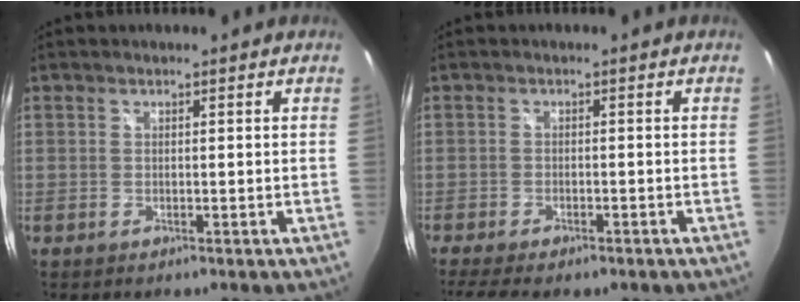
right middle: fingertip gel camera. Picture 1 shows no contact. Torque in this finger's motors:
{"motor_torque": [1.12, -1.02, 0.16, 0.05]}